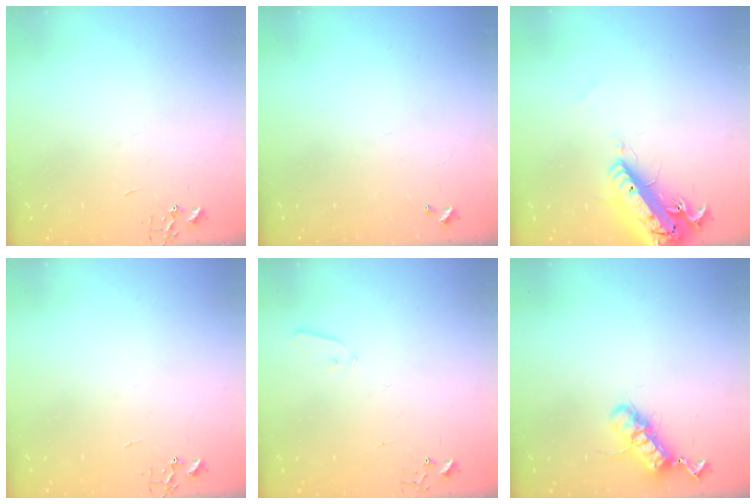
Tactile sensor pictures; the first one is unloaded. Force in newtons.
{"total": 0.0}
{"total": 20.7, "press": 20.3, "slide": 4.2}
{"total": 0.0}
{"total": 3.4, "press": 3.3, "slide": 0.5}
{"total": 12.5, "press": 12.5, "slide": 0.9}